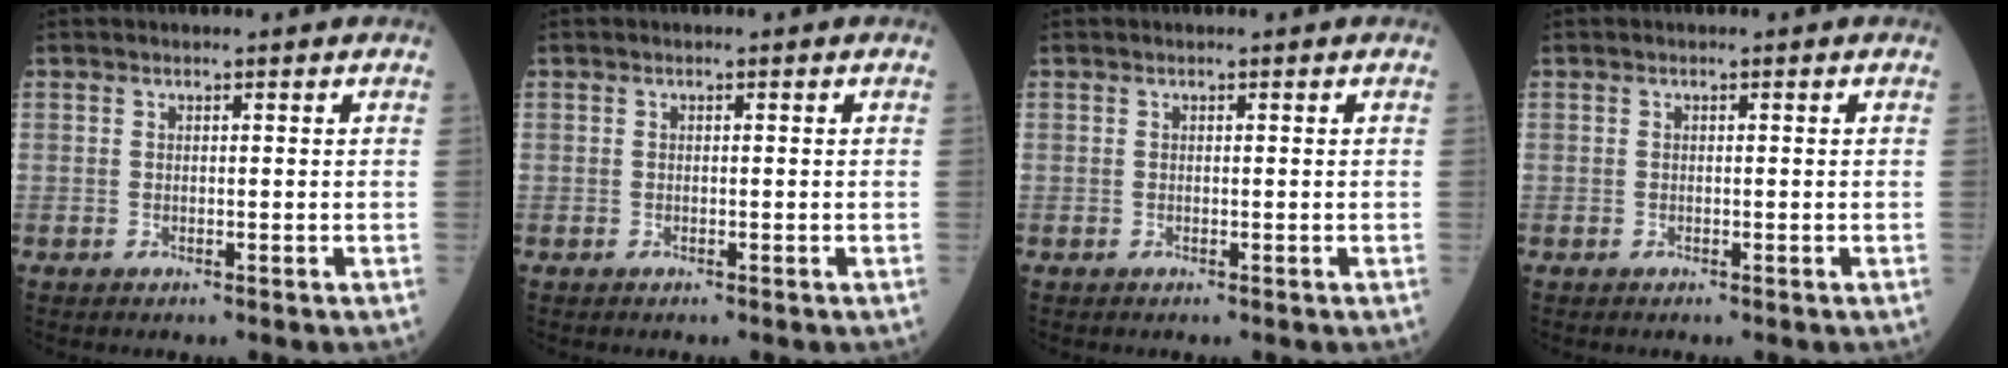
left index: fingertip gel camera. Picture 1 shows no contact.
{"total": 0.0}
{"total": 0.0}
{"total": 0.0}